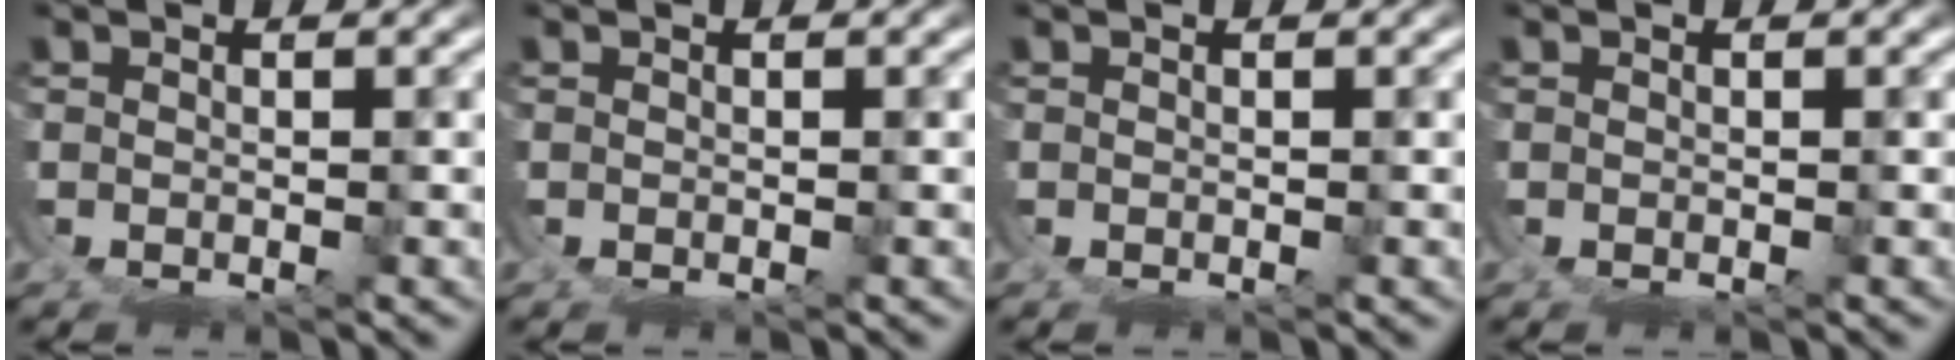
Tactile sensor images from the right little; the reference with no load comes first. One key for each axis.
{"total": 0.0}
{"total": 0.0}
{"total": 0.0}